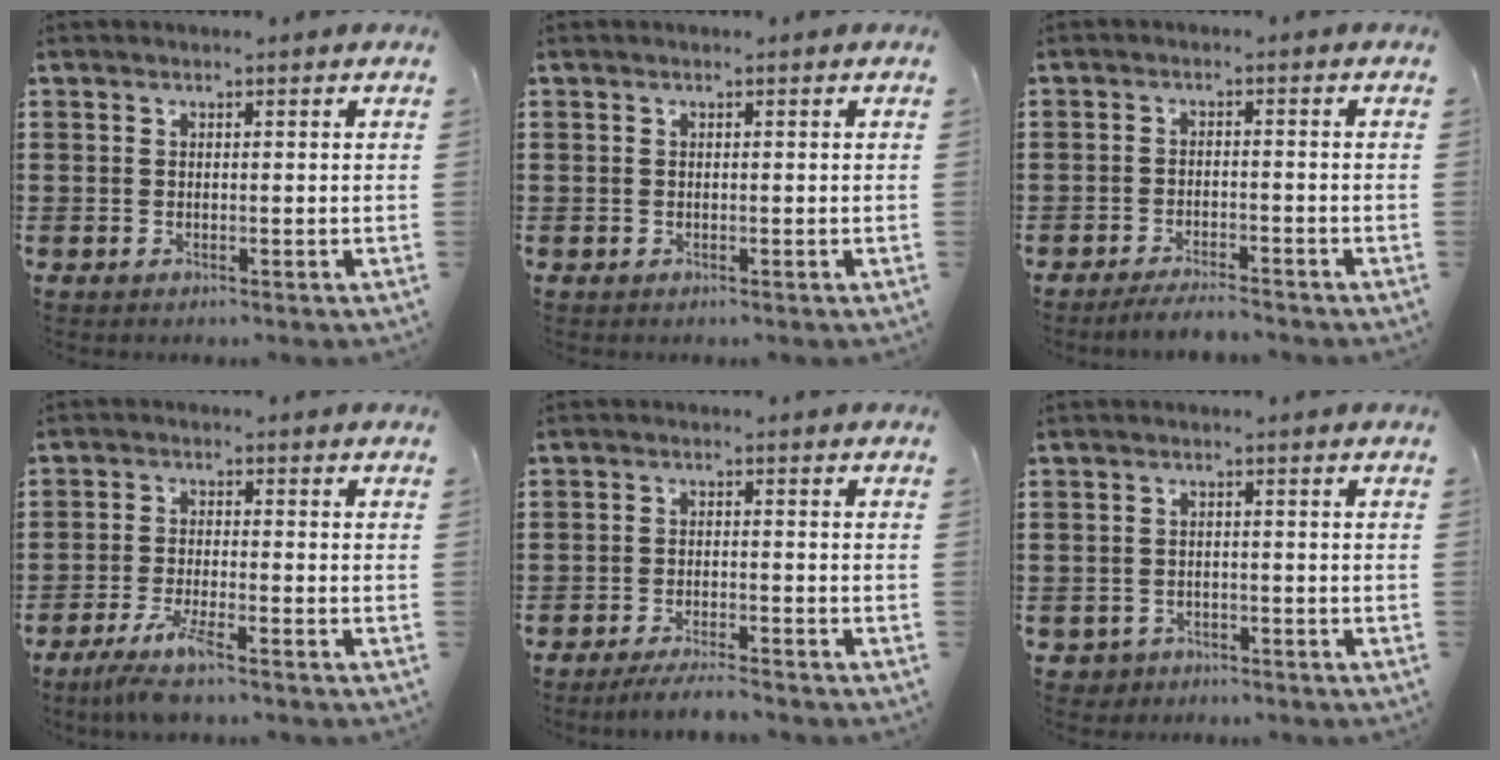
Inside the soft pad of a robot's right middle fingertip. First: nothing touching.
{"total": 0.0}
{"total": 3.1, "force": [-3.0, 0.0, 0.9], "torque": [-0.016, 0.001, -0.059]}
{"total": 5.0, "force": [-3.7, 0.2, 3.4], "torque": [-0.075, -0.015, -0.069]}
{"total": 3.3, "force": [-3.1, -0.1, 1.2], "torque": [-0.018, -0.002, -0.059]}
{"total": 1.6, "force": [-1.4, 0.6, -0.2], "torque": [-0.005, -0.001, -0.034]}